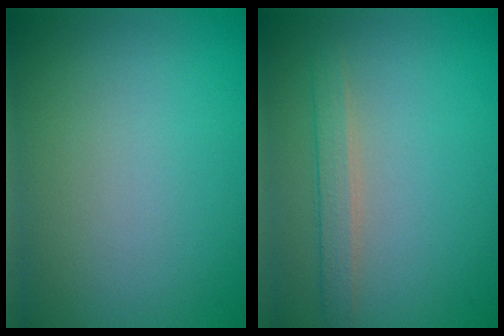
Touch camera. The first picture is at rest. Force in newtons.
{"total": 2.1, "press": 2.1, "slide": 0.2}